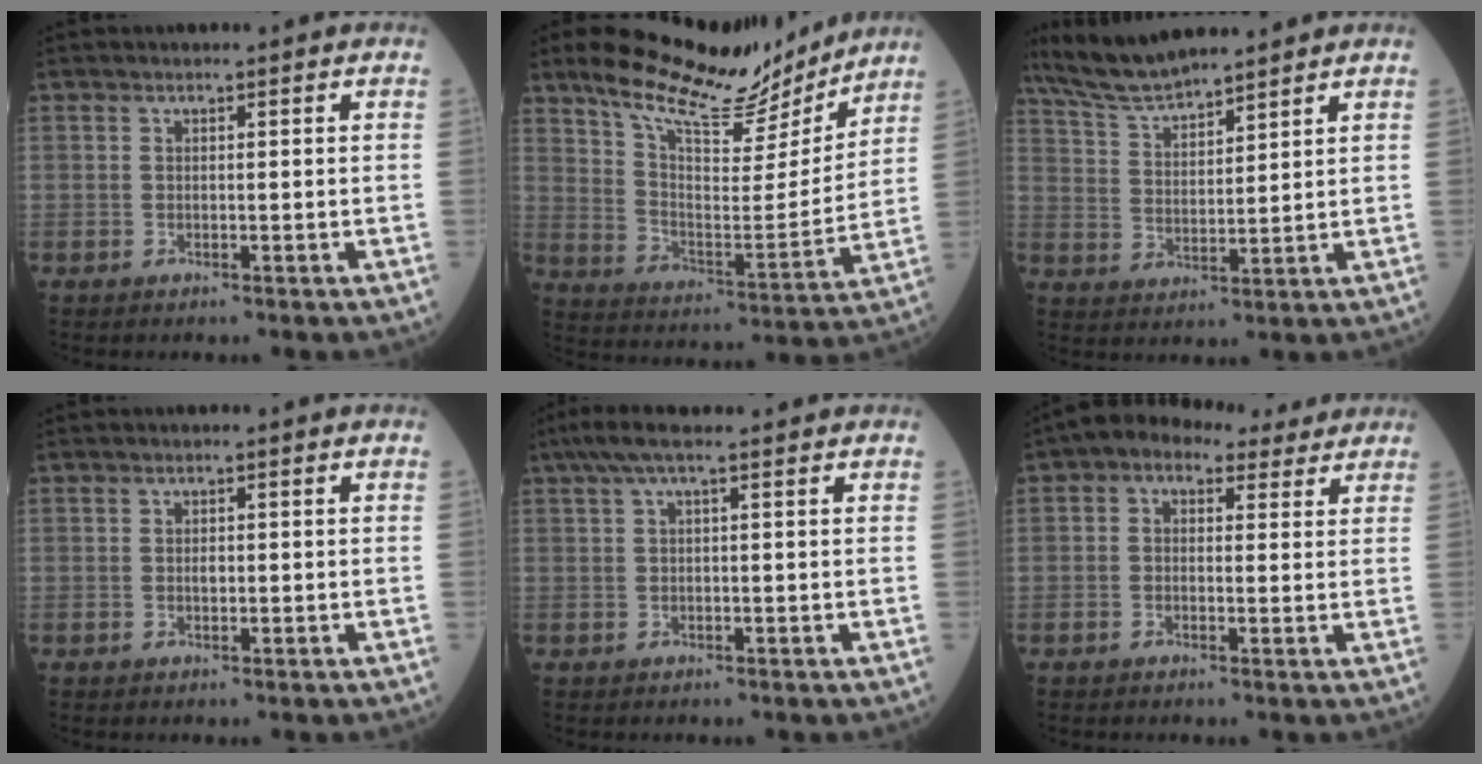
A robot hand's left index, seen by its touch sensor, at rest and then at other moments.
{"total": 17.8, "force": [15.4, 4.0, 8.1], "torque": [-0.141, -0.015, 0.245]}
{"total": 9.7, "force": [8.8, 1.2, 3.7], "torque": [-0.082, 0.016, 0.171]}
{"total": 0.9, "force": [-0.2, 0.5, 0.7], "torque": [-0.012, -0.003, -0.004]}
{"total": 6.5, "force": [4.8, 0.8, 4.2], "torque": [-0.076, 0.049, 0.078]}
{"total": 6.8, "force": [4.3, 4.1, 3.3], "torque": [-0.050, 0.038, 0.059]}